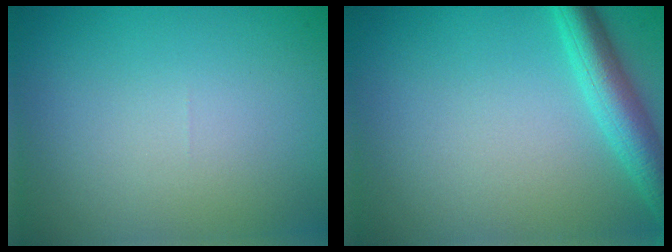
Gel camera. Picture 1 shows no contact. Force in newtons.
{"total": 4.2, "press": 4.2, "slide": 0.2}